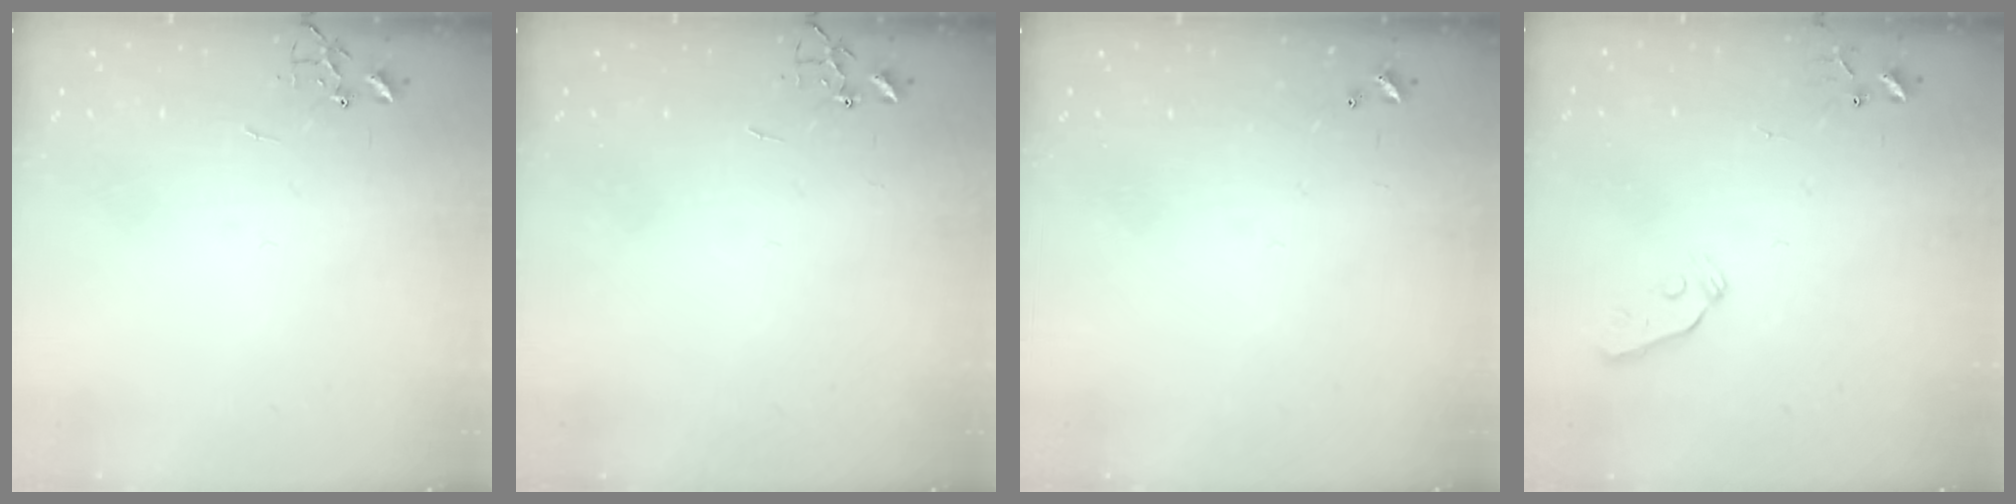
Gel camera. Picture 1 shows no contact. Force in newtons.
{"total": 0.0}
{"total": 0.0}
{"total": 3.2, "press": 3.1, "slide": 0.6}